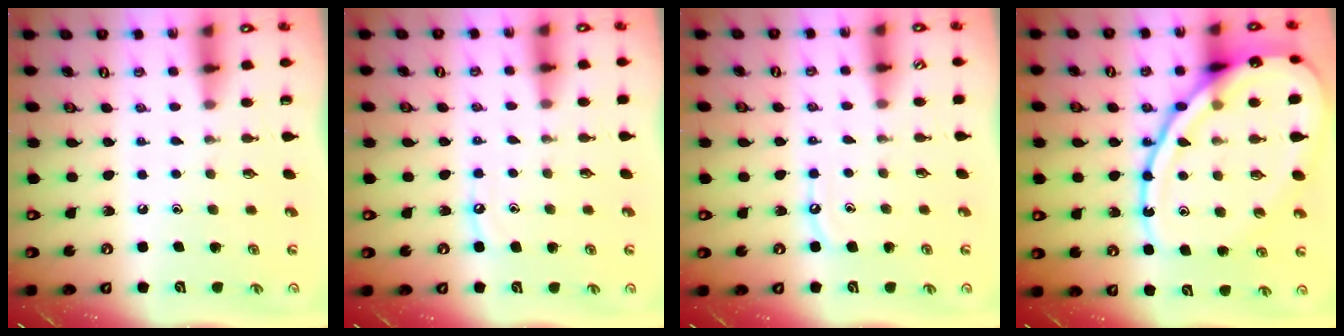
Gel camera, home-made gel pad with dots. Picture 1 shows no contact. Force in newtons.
{"total": 4.6, "press": 4.6, "slide": 0.3}
{"total": 5.3, "press": 5.3, "slide": 0.5}
{"total": 21.7, "press": 21.6, "slide": 2.2}